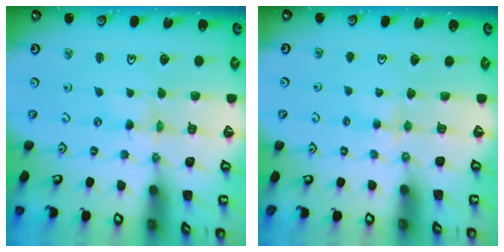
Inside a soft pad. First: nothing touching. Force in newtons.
{"total": 2.8, "press": 2.8, "slide": 0.5}